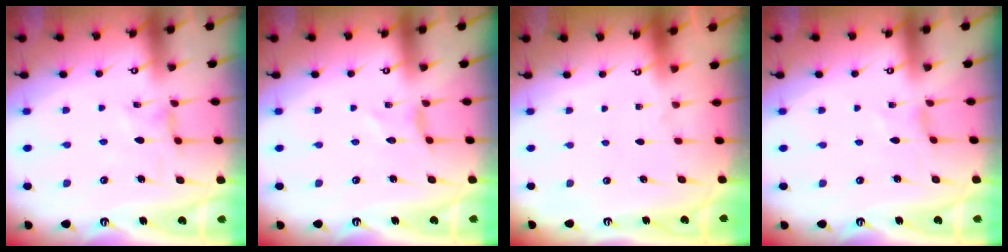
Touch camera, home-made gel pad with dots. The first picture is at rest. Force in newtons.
{"total": 0.0}
{"total": 0.0}
{"total": 0.6, "press": 0.5, "slide": 0.2}